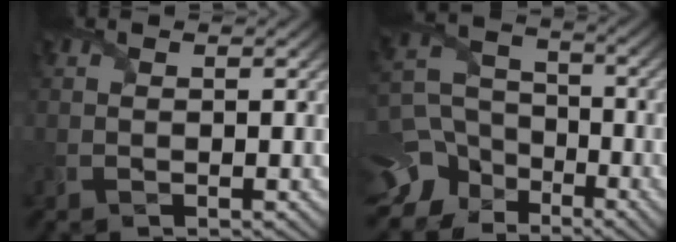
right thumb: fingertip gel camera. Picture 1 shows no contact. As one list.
[{"total": 12.9, "force": [-7.3, 9.6, 4.6], "torque": [-0.136, -0.042, -0.129]}]